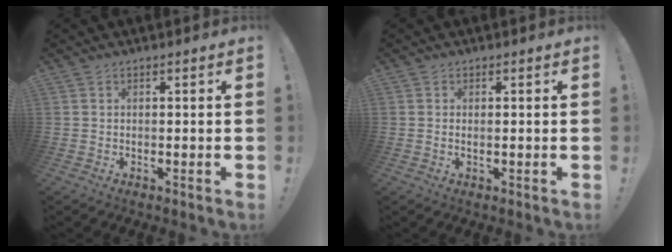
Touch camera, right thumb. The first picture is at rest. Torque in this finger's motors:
{"motor_torque": [-0.25, -0.09, 0.14, 0.07, 0.06]}